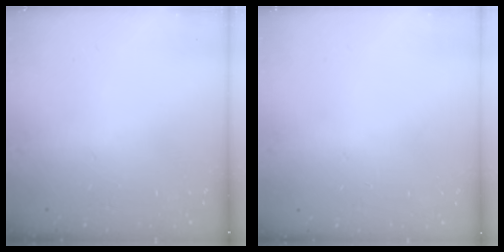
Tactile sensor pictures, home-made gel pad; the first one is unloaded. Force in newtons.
{"total": 0.0}